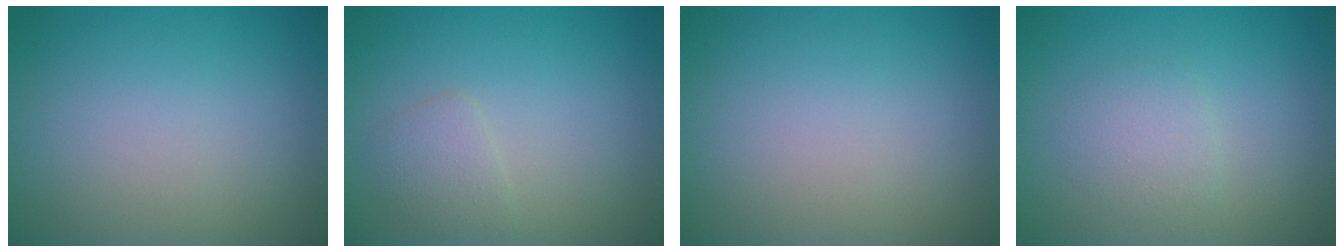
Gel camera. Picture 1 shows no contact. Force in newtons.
{"total": 1.5, "press": 1.5, "slide": 0.1}
{"total": 0.0}
{"total": 1.7, "press": 1.7, "slide": 0.1}